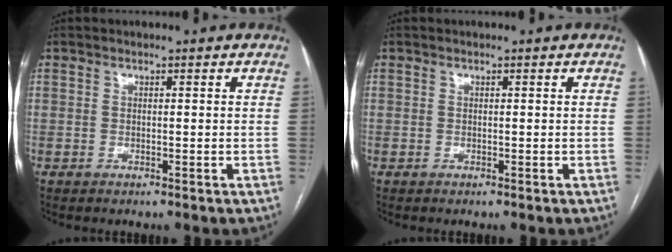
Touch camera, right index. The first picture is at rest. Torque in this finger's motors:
{"motor_torque": [0.00, 0.00, 0.00, 0.00]}